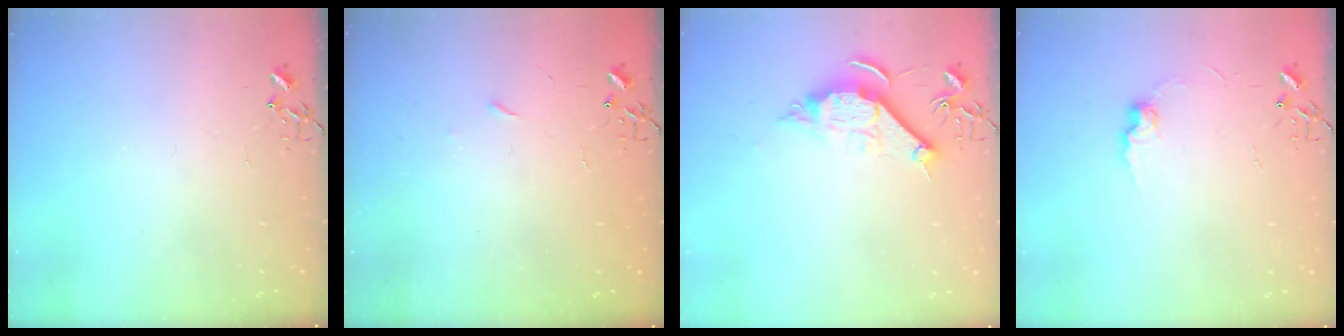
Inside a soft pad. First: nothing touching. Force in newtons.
{"total": 2.6, "press": 2.5, "slide": 0.4}
{"total": 9.8, "press": 9.8, "slide": 0.4}
{"total": 6.8, "press": 6.8, "slide": 0.3}